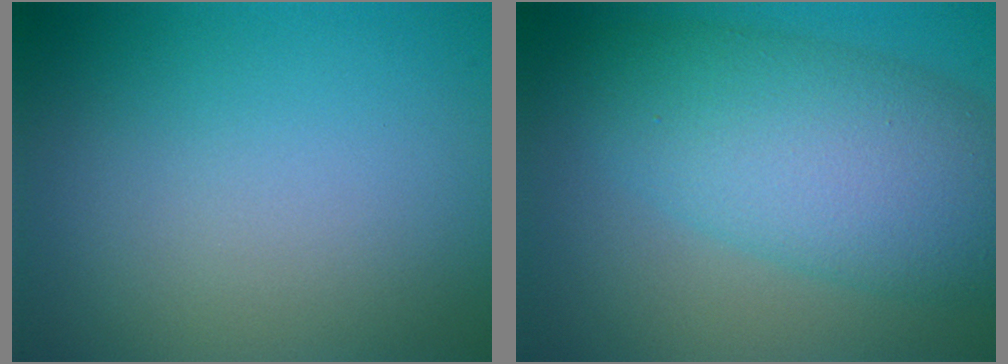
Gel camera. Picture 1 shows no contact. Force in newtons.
{"total": 8.7, "press": 8.6, "slide": 0.2}